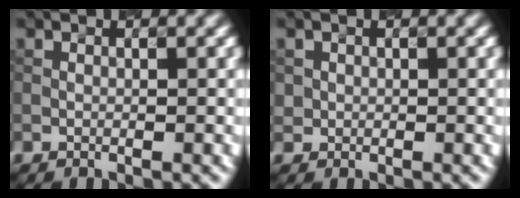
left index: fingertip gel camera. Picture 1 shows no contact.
{"total": 0.9, "force": [0.3, 0.8, -0.2], "torque": [0.009, 0.003, 0.002]}